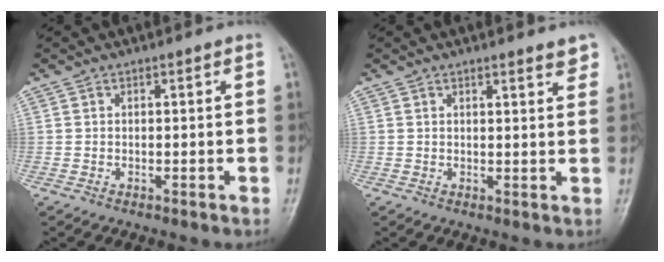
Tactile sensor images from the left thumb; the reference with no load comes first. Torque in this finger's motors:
{"motor_torque": [-0.14, -0.17, -0.28, -0.34, 0.08]}